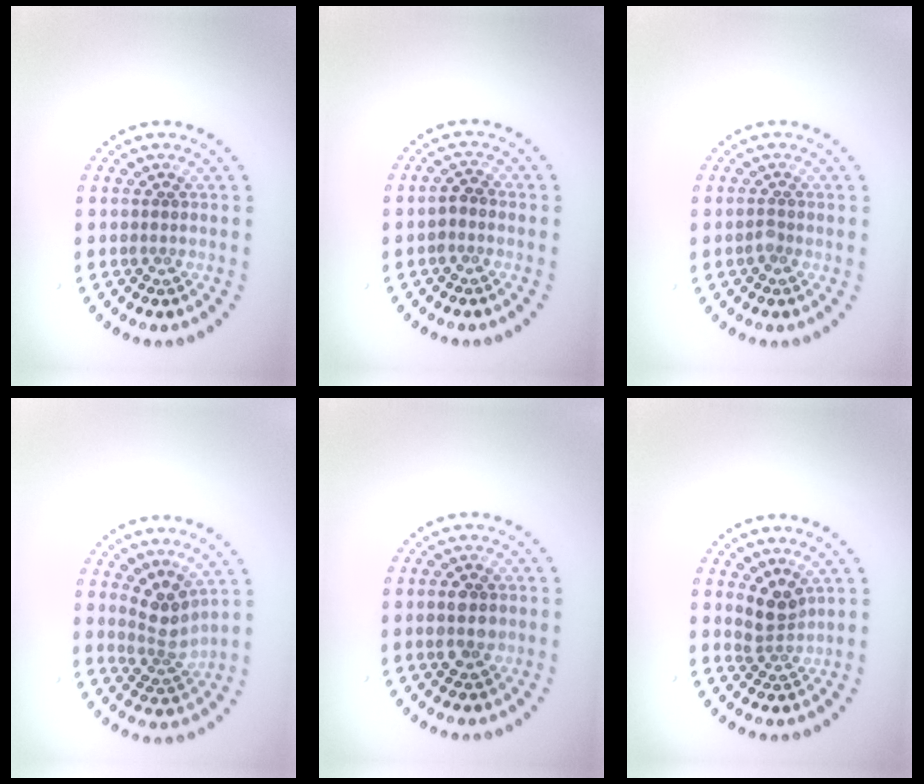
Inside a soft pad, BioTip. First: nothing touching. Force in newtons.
{"total": 1.1, "press": 0.9, "slide": 0.6}
{"total": 0.8, "press": 0.5, "slide": 0.6}
{"total": 2.8, "press": 2.1, "slide": 1.9}
{"total": 2.9, "press": 2.9, "slide": 0.1}
{"total": 2.3, "press": 1.8, "slide": 1.5}